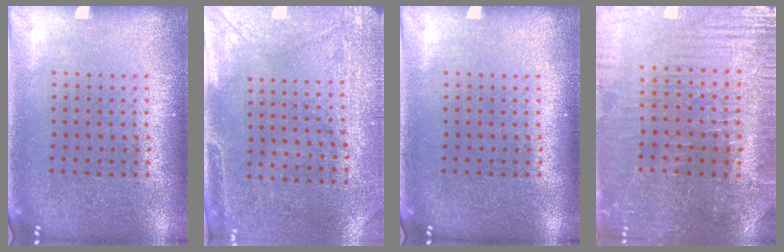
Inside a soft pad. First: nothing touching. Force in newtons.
{"total": 3.0, "press": 2.4, "slide": 1.8}
{"total": 0.0}
{"total": 1.6, "press": 1.6, "slide": 0.4}